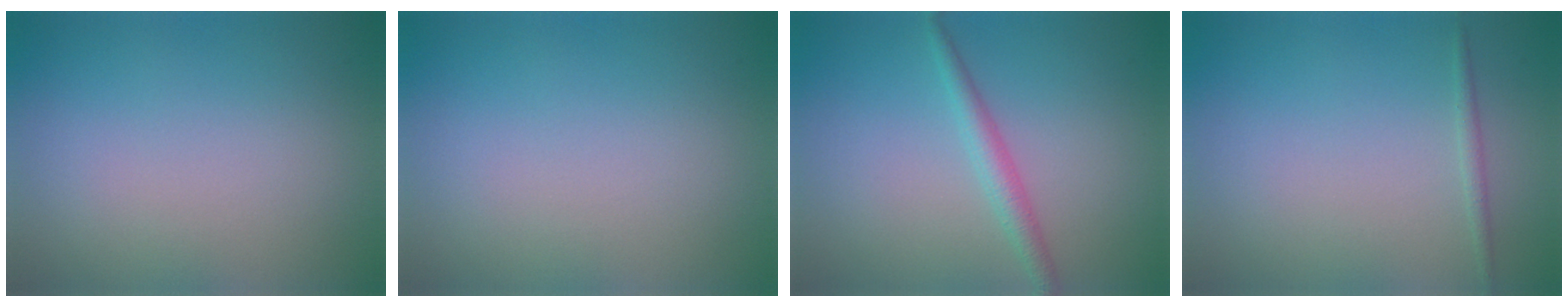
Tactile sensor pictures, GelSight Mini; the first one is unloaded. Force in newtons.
{"total": 0.0}
{"total": 2.1, "press": 2.1, "slide": 0.1}
{"total": 0.8, "press": 0.8, "slide": 0.0}